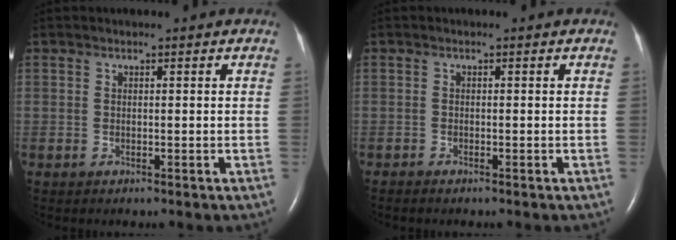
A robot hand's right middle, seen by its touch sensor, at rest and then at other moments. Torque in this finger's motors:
{"motor_torque": [0.03, -0.16, -0.01, -0.01]}